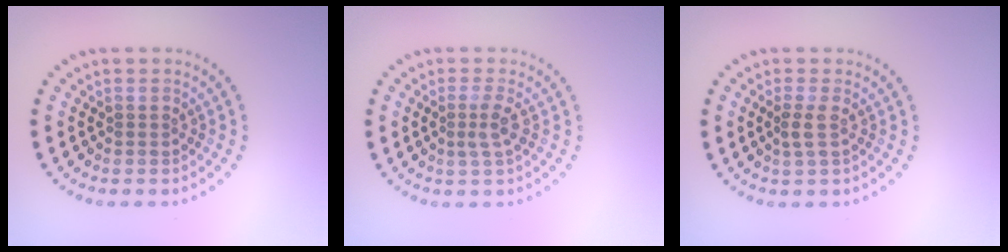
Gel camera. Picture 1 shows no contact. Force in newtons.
{"total": 1.6, "press": 1.3, "slide": 0.9}
{"total": 1.2, "press": 1.0, "slide": 0.7}